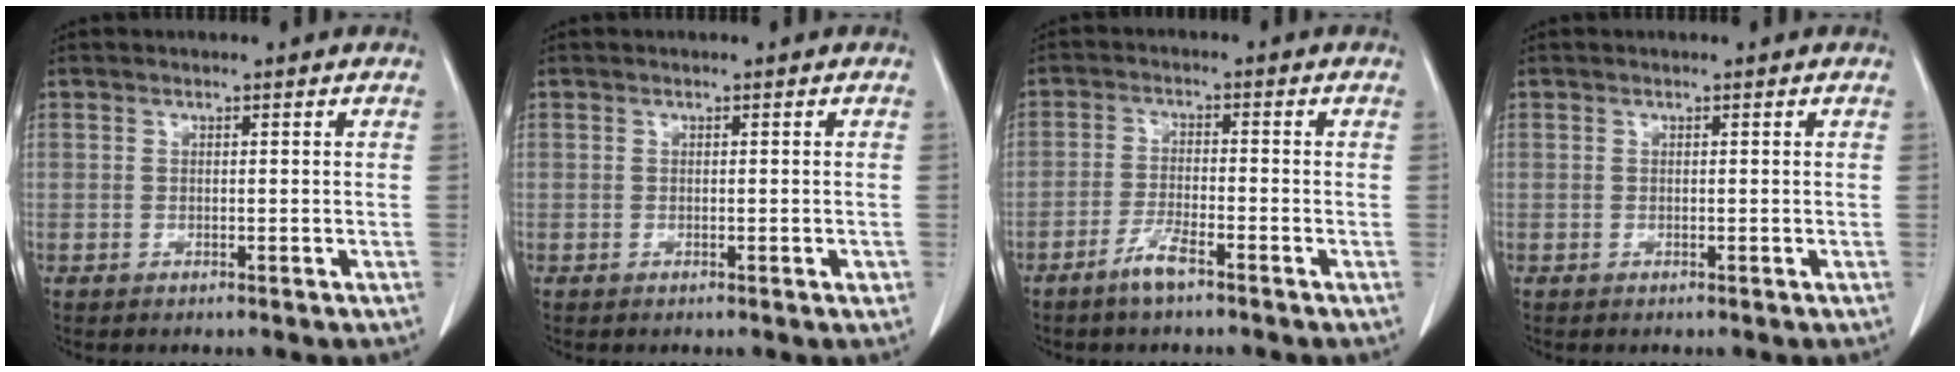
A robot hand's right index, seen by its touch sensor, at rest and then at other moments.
{"total": 0.9, "force": [-0.2, 0.2, 0.9], "torque": [-0.014, -0.002, 0.000]}
{"total": 3.9, "force": [-2.9, 0.4, 2.6], "torque": [-0.057, -0.003, -0.056]}
{"total": 0.0}